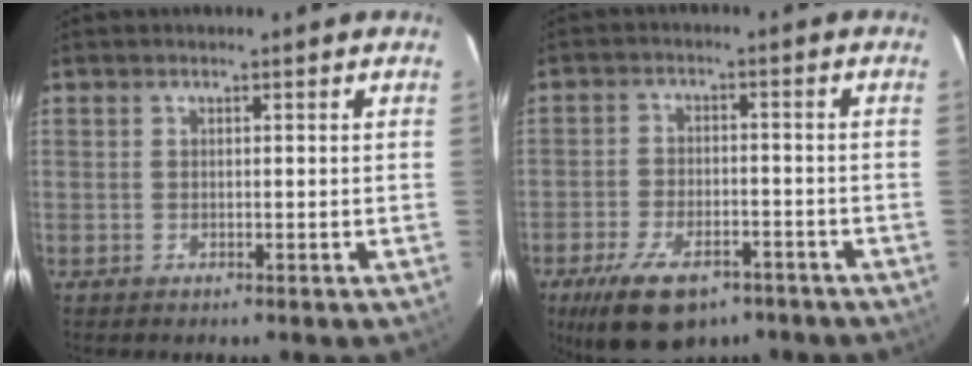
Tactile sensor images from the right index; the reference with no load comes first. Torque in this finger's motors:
{"motor_torque": [1.23, -0.91, 0.54, 0.06]}